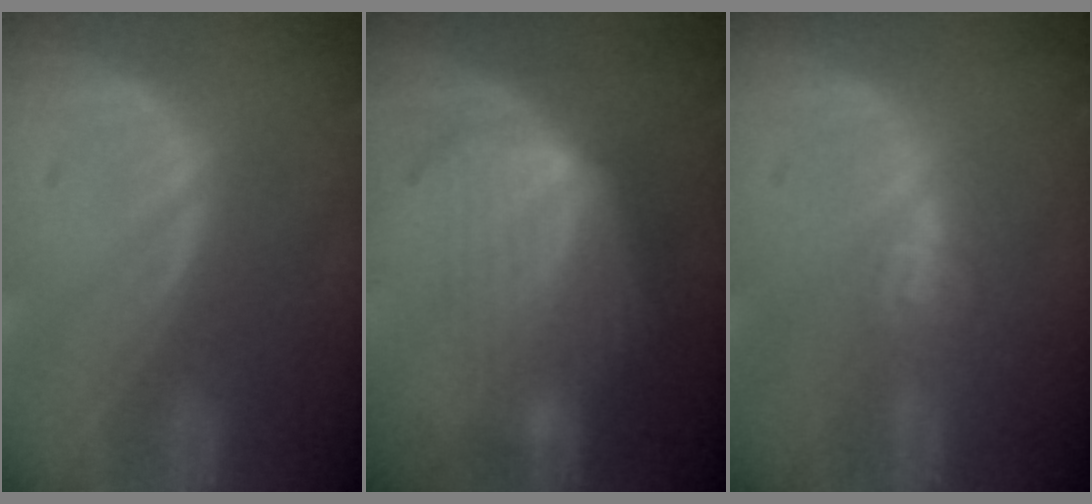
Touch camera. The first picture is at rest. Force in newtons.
{"total": 7.1, "press": 6.5, "slide": 2.9}
{"total": 3.9, "press": 3.6, "slide": 1.3}